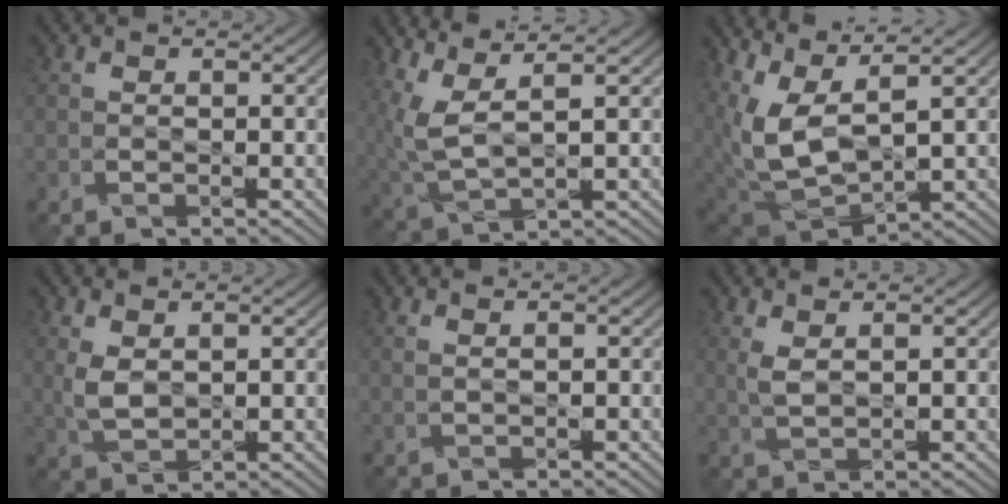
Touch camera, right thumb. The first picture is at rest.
{"total": 7.2, "force": [3.3, 2.2, 6.0], "torque": [-0.162, 0.004, 0.075]}
{"total": 11.5, "force": [4.2, 4.5, 9.6], "torque": [-0.242, -0.002, 0.095]}
{"total": 3.1, "force": [1.0, 1.7, 2.4], "torque": [-0.066, 0.003, 0.025]}
{"total": 0.7, "force": [0.6, -0.3, 0.2], "torque": [-0.009, 0.002, 0.009]}
{"total": 1.9, "force": [1.3, 0.4, 1.4], "torque": [-0.044, 0.003, 0.028]}